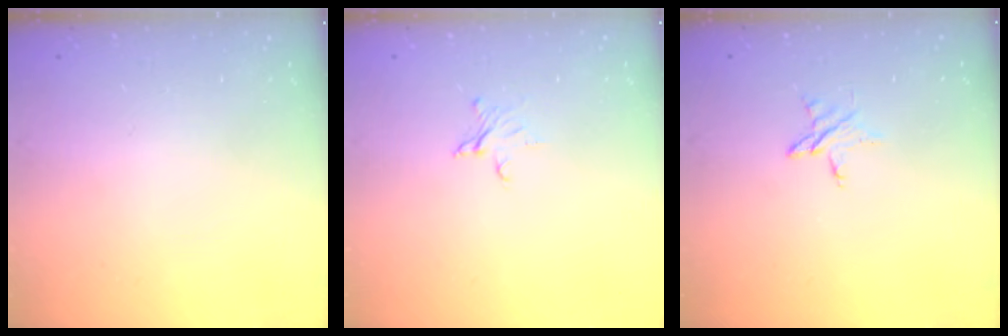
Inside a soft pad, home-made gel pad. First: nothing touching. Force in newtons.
{"total": 2.9, "press": 2.9, "slide": 0.3}
{"total": 3.5, "press": 3.4, "slide": 0.3}